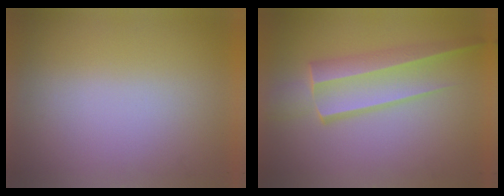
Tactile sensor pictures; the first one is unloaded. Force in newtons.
{"total": 3.2}